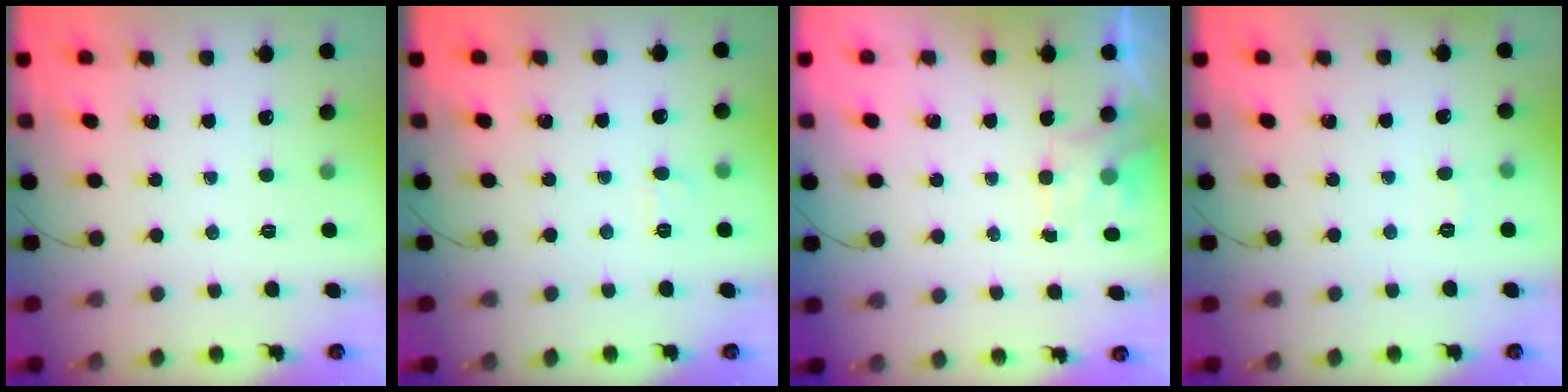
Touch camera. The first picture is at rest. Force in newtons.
{"total": 4.5, "press": 4.2, "slide": 1.5}
{"total": 2.0, "press": 1.6, "slide": 1.2}
{"total": 4.5, "press": 4.4, "slide": 1.2}